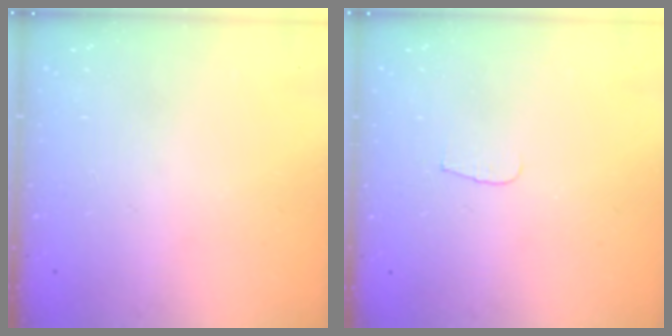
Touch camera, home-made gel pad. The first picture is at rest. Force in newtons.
{"total": 3.4, "press": 3.4, "slide": 0.3}